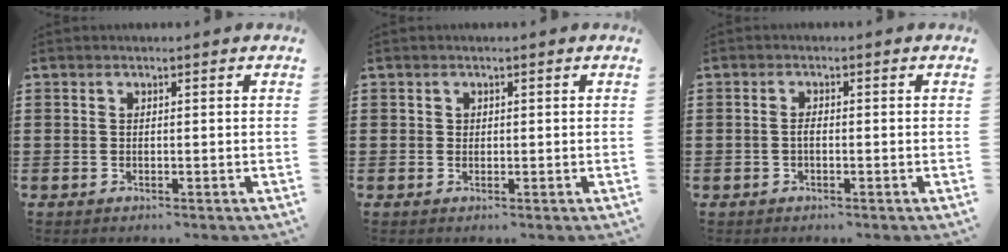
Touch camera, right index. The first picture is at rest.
{"total": 0.6, "force": [0.4, 0.4, 0.1], "torque": [-0.003, 0.003, 0.009]}
{"total": 1.2, "force": [-0.4, 0.4, 1.0], "torque": [-0.020, -0.002, -0.008]}